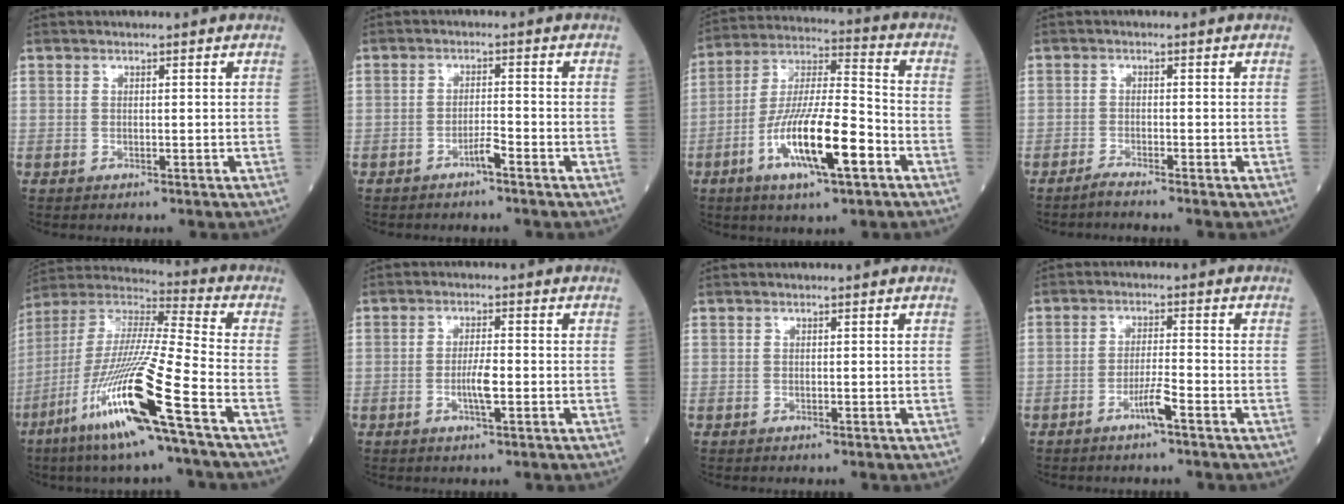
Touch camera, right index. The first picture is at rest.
{"total": 1.9, "force": [-1.4, -0.1, 1.2], "torque": [-0.022, 0.002, -0.025]}
{"total": 15.2, "force": [-6.1, 2.4, 13.8], "torque": [-0.265, -0.008, -0.106]}
{"total": 2.0, "force": [-1.8, -0.7, 0.7], "torque": [-0.016, 0.000, -0.033]}
{"total": 19.9, "force": [-9.3, -0.6, 17.6], "torque": [-0.390, -0.049, -0.186]}
{"total": 3.4, "force": [-0.9, 0.3, 3.3], "torque": [-0.065, -0.001, -0.016]}
{"total": 0.0}
{"total": 3.3, "force": [-2.0, -0.4, 2.6], "torque": [-0.051, -0.002, -0.037]}